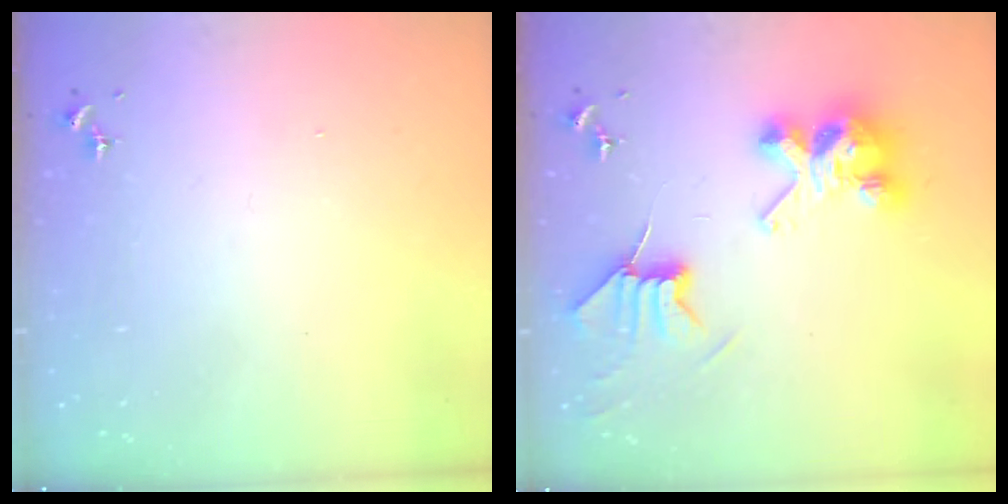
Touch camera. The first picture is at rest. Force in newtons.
{"total": 9.7, "press": 9.7, "slide": 0.5}